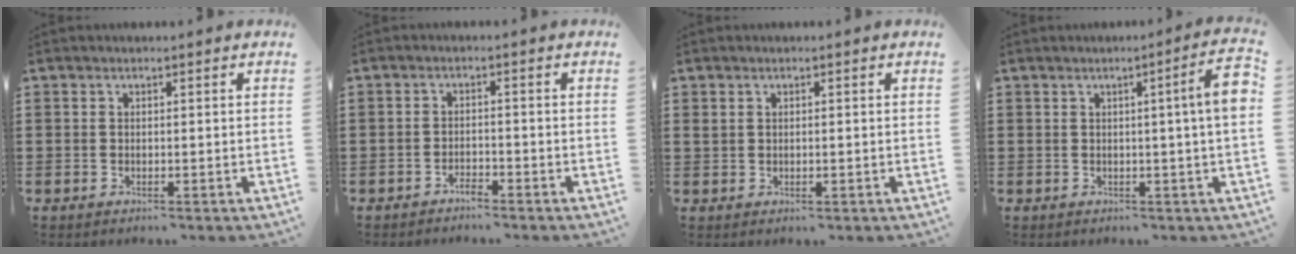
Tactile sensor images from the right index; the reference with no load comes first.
{"total": 1.5, "force": [-1.5, 0.2, 0.4], "torque": [-0.013, 0.001, -0.029]}
{"total": 0.9, "force": [0.2, 0.5, 0.8], "torque": [-0.017, 0.004, 0.002]}
{"total": 5.5, "force": [0.6, -0.1, 5.5], "torque": [-0.082, -0.012, 0.004]}